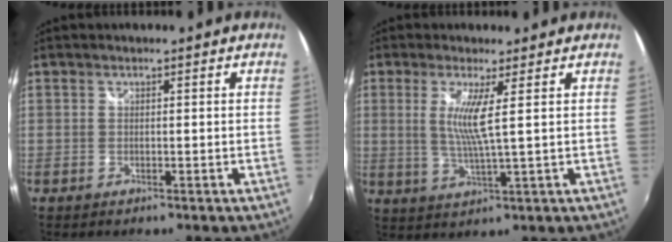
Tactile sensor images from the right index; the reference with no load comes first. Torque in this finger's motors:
{"motor_torque": [0.03, 0.05, 0.20, 0.10]}